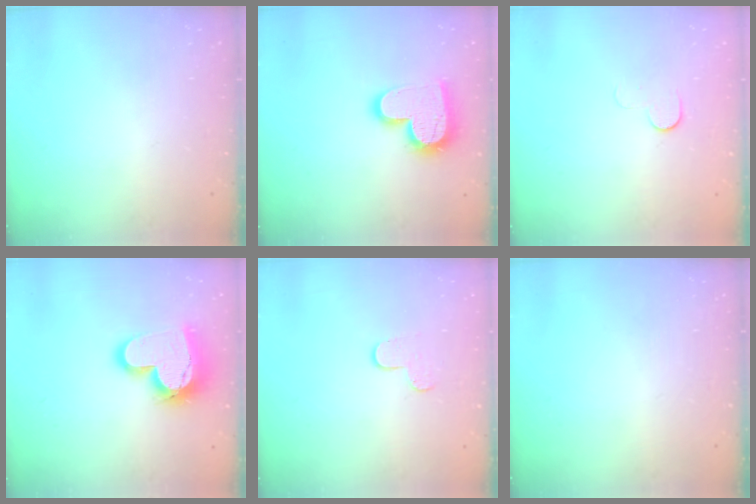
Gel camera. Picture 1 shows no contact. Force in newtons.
{"total": 16.1, "press": 16.0, "slide": 1.2}
{"total": 5.3, "press": 5.3, "slide": 0.5}
{"total": 17.1, "press": 17.0, "slide": 1.5}
{"total": 6.2, "press": 6.2, "slide": 0.6}
{"total": 0.0}